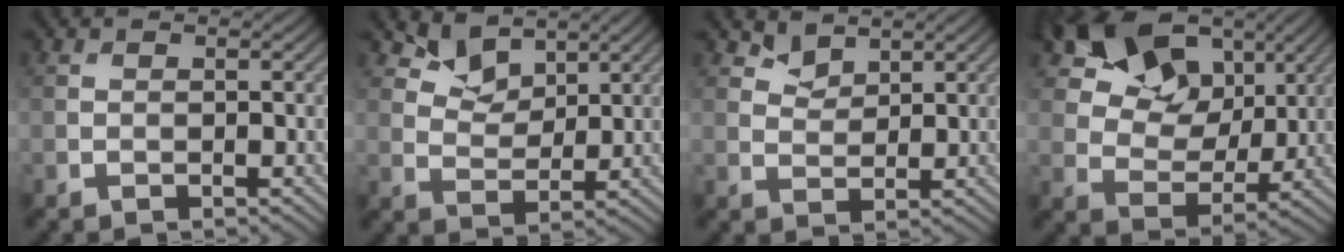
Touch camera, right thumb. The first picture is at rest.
{"total": 4.9, "force": [3.6, 2.7, 2.0], "torque": [-0.048, -0.011, 0.070]}
{"total": 2.6, "force": [2.1, 1.3, 0.8], "torque": [-0.018, -0.007, 0.043]}
{"total": 14.9, "force": [8.0, 9.4, 8.4], "torque": [-0.170, 0.018, 0.125]}